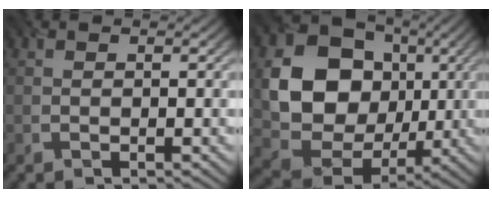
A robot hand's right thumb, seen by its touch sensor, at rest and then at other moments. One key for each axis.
{"total": 14.7, "fx": 1.7, "fy": 12.4, "fz": 7.6, "tx": -0.168, "ty": -0.012, "tz": 0.030}